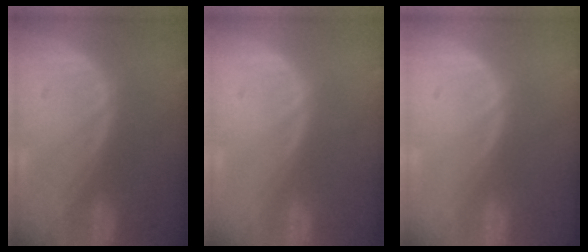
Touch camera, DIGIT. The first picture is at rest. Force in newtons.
{"total": 0.0}
{"total": 0.0}